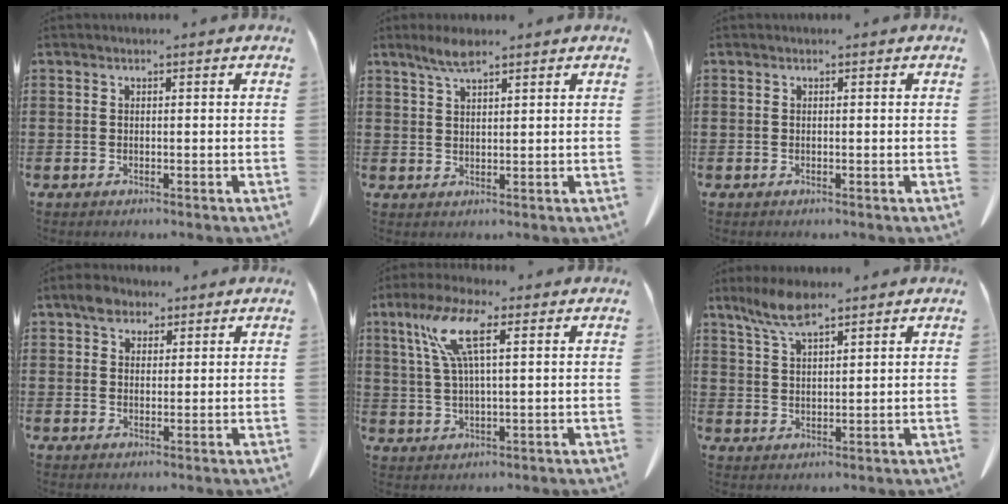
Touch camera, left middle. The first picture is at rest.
{"total": 3.3, "force": [2.5, 0.7, 2.2], "torque": [-0.048, 0.003, 0.044]}
{"total": 0.0}
{"total": 3.4, "force": [2.4, 2.0, 1.2], "torque": [-0.024, 0.008, 0.042]}
{"total": 8.2, "force": [3.5, 1.9, 7.1], "torque": [-0.161, 0.005, 0.055]}
{"total": 5.7, "force": [4.1, 1.4, 3.7], "torque": [-0.082, -0.002, 0.073]}